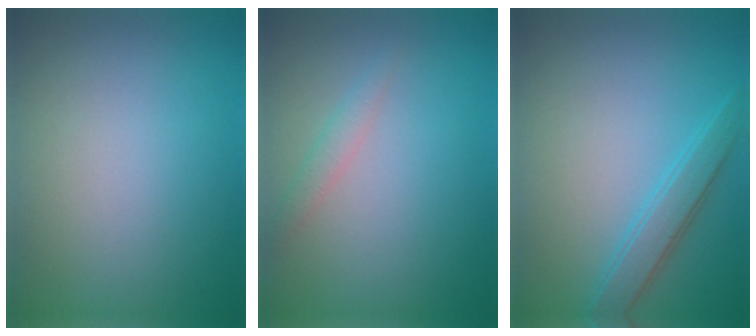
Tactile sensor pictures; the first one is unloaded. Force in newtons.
{"total": 1.3, "press": 1.3, "slide": 0.1}
{"total": 2.8, "press": 2.8, "slide": 0.1}